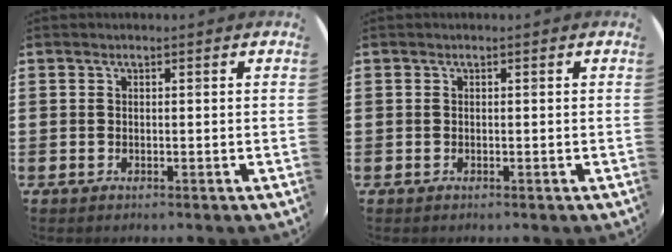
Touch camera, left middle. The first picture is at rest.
{"total": 0.0}